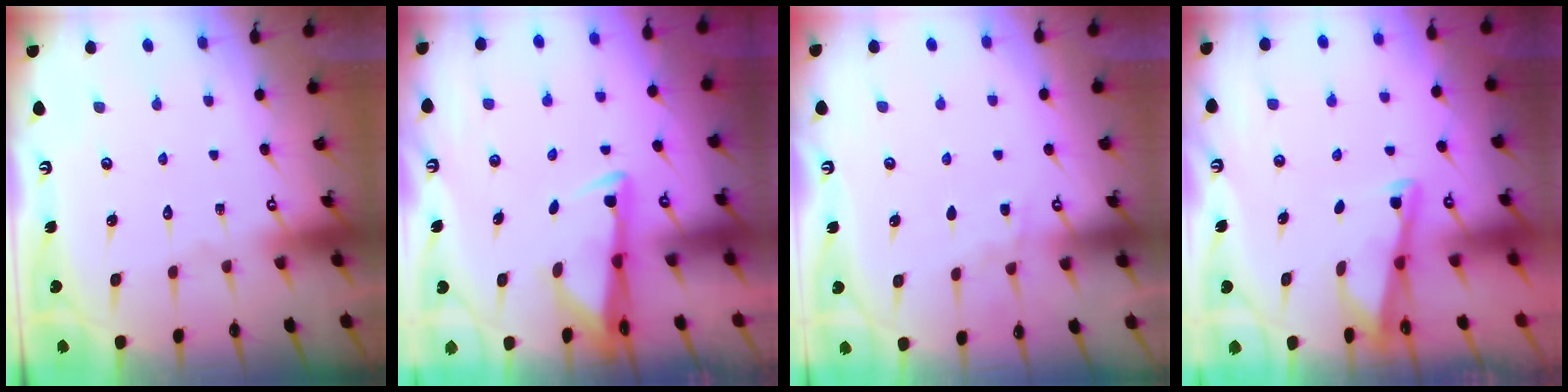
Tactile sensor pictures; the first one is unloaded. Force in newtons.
{"total": 2.9, "press": 2.8, "slide": 0.9}
{"total": 5.2, "press": 5.2, "slide": 0.6}
{"total": 3.0, "press": 3.0, "slide": 0.3}